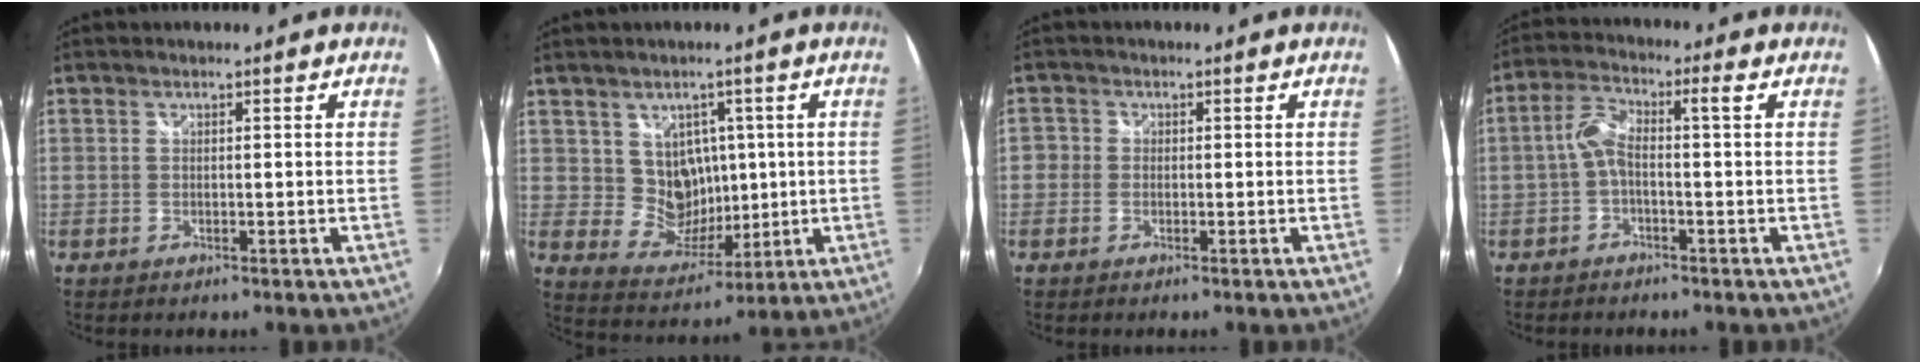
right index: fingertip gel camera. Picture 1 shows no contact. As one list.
[{"total": 8.1, "force": [1.8, 7.4, 2.7], "torque": [-0.048, 0.002, 0.046]}, {"total": 2.4, "force": [-0.8, 2.1, 0.7], "torque": [-0.013, 0.000, -0.022]}, {"total": 4.6, "force": [-1.0, 0.8, 4.4], "torque": [-0.094, 0.012, -0.021]}]